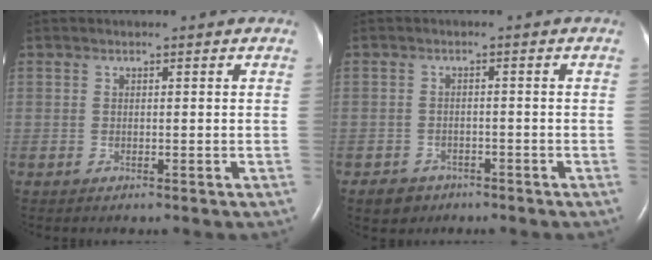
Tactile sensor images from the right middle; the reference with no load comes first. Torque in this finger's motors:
{"motor_torque": [-0.01, 0.05, -0.05, -0.01]}